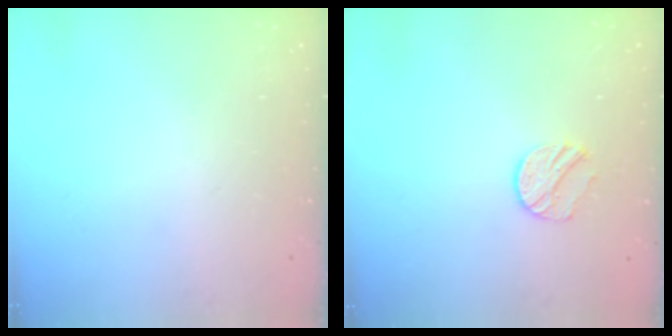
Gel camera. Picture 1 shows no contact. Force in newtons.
{"total": 8.6, "press": 8.6, "slide": 0.1}